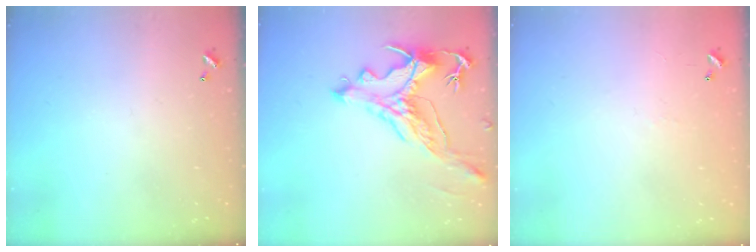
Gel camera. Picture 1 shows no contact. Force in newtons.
{"total": 2.5, "press": 2.2, "slide": 1.2}
{"total": 7.5, "press": 7.4, "slide": 0.7}